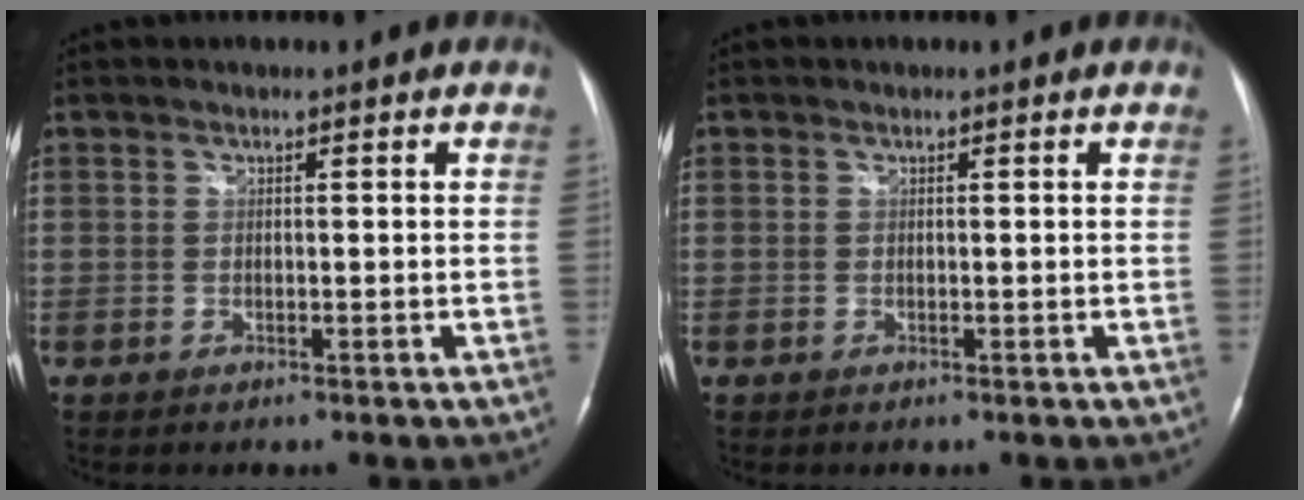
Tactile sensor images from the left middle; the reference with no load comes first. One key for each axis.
{"total": 0.0}